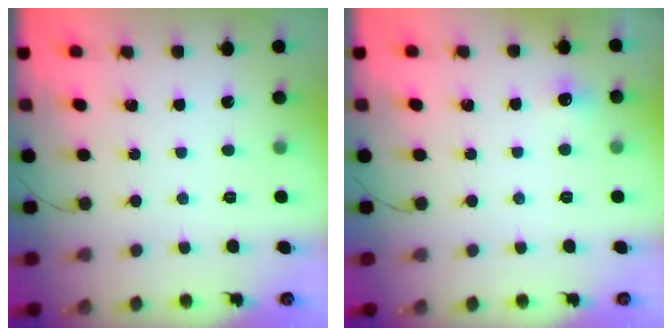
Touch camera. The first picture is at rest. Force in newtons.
{"total": 4.2, "press": 3.9, "slide": 1.7}